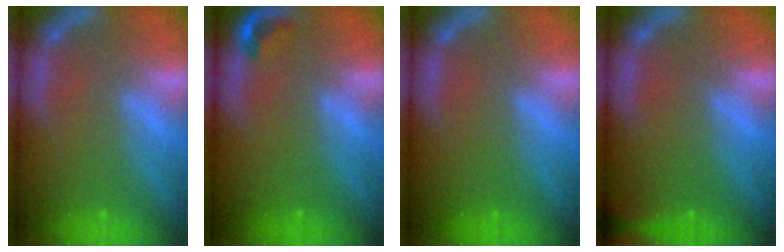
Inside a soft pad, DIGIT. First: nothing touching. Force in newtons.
{"total": 1.9}
{"total": 0.0}
{"total": 4.4}